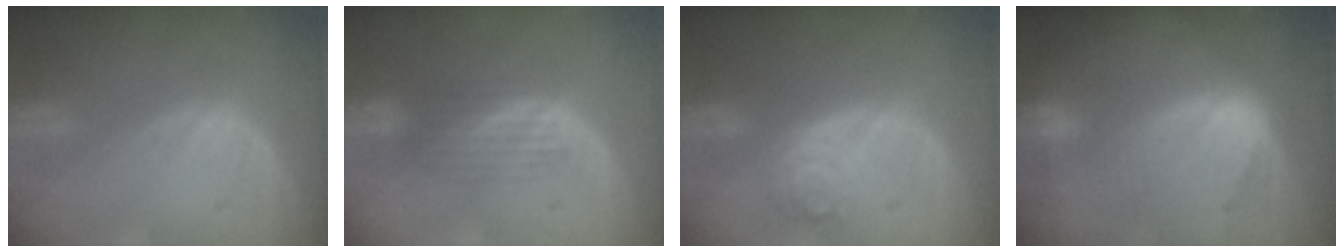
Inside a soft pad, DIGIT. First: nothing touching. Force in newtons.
{"total": 3.4, "press": 3.4, "slide": 0.2}
{"total": 4.6, "press": 4.2, "slide": 1.8}
{"total": 9.3, "press": 8.2, "slide": 4.4}